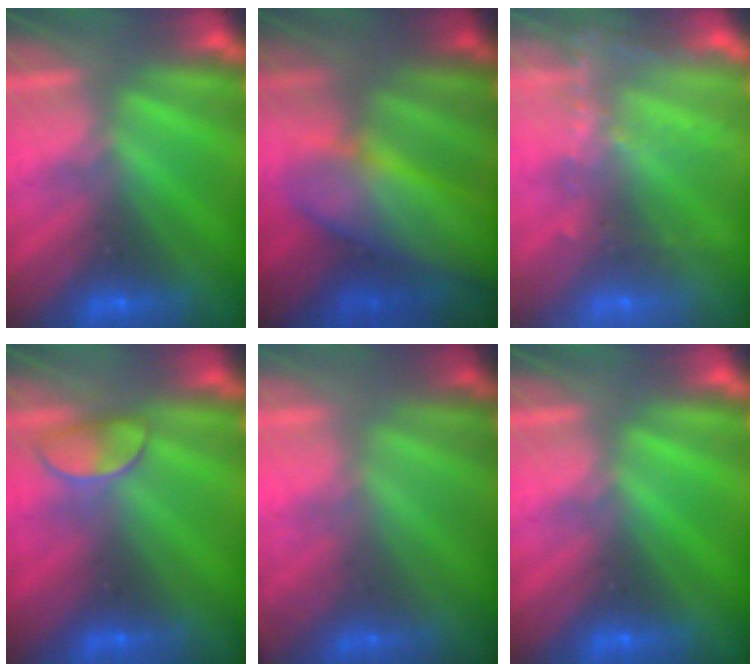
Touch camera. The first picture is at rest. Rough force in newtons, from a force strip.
{"total": 7.1}
{"total": 6.6}
{"total": 2.5}
{"total": 2.0}
{"total": 0.0}